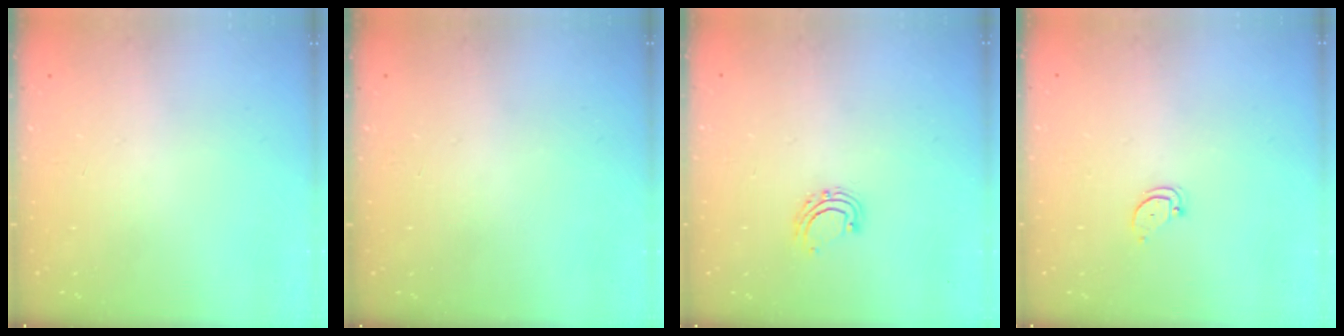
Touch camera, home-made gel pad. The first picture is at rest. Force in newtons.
{"total": 0.0}
{"total": 5.5, "press": 5.4, "slide": 1.1}
{"total": 2.3, "press": 2.3, "slide": 0.2}